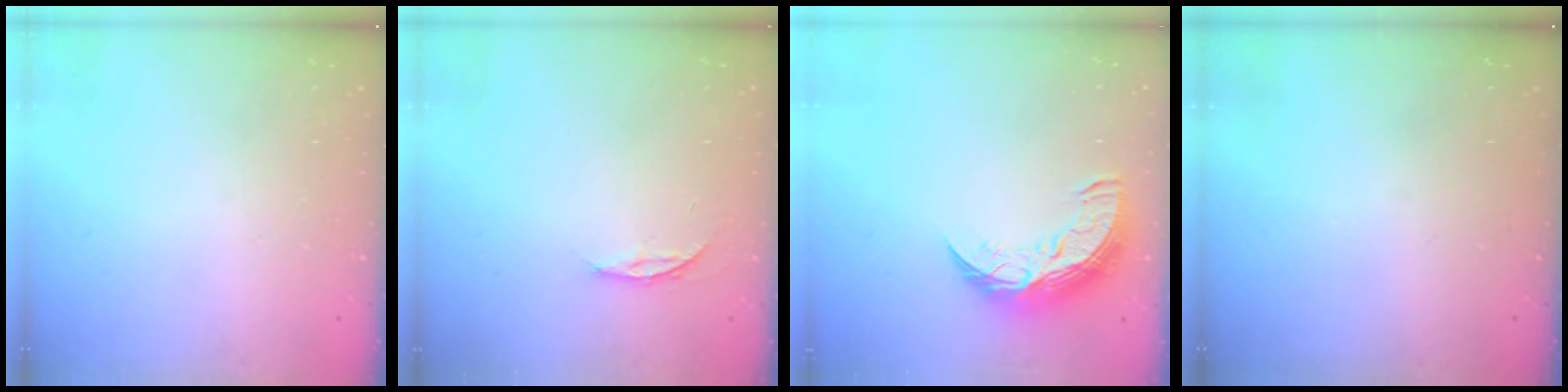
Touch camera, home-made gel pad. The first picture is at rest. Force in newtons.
{"total": 3.6, "press": 3.6, "slide": 0.3}
{"total": 11.5, "press": 11.4, "slide": 0.7}
{"total": 0.0}